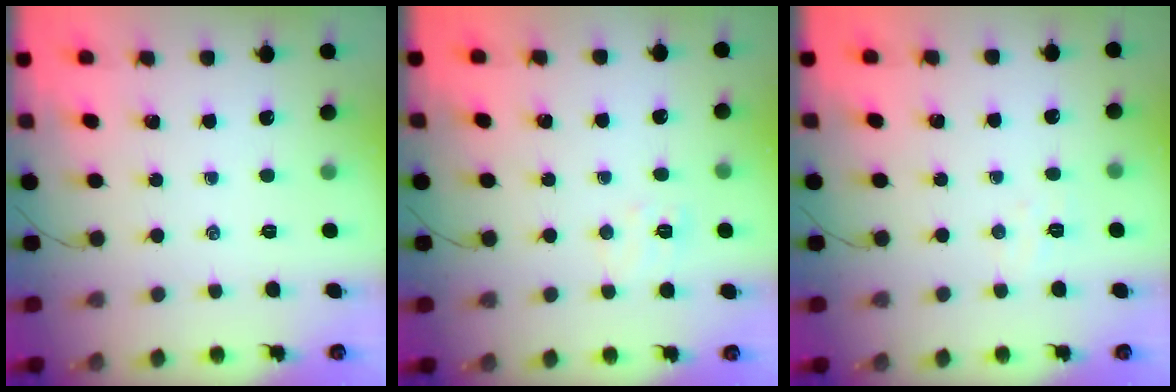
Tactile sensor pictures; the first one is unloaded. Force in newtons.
{"total": 5.1, "press": 5.0, "slide": 1.2}
{"total": 3.7, "press": 3.6, "slide": 0.9}